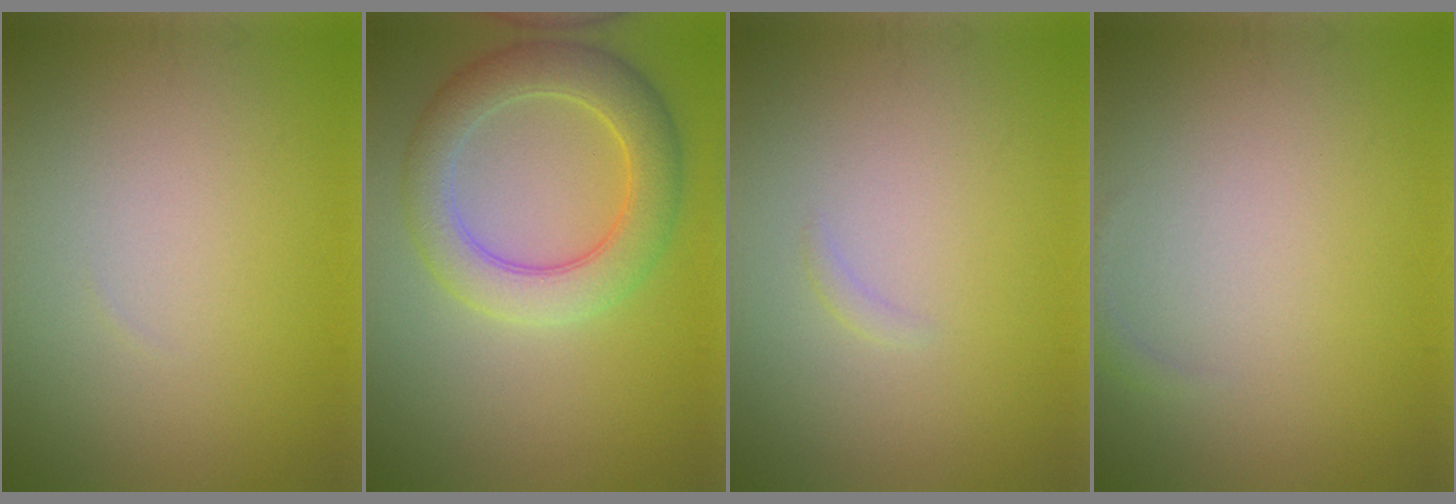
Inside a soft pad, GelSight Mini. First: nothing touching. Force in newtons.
{"total": 6.0, "press": 6.0, "slide": 0.2}
{"total": 0.6, "press": 0.6, "slide": 0.0}
{"total": 0.7, "press": 0.7, "slide": 0.1}